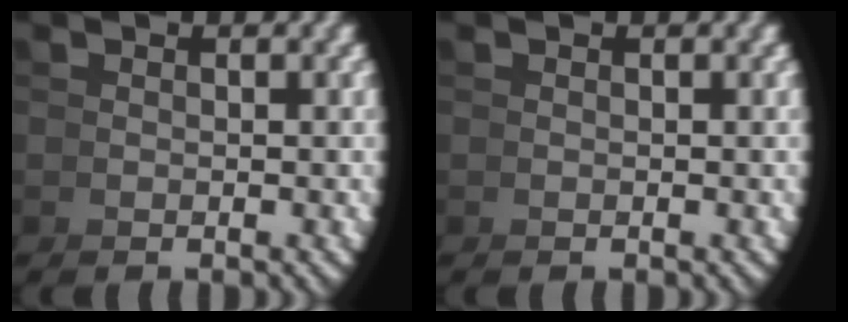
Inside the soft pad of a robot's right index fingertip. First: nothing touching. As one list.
[{"total": 0.0}]